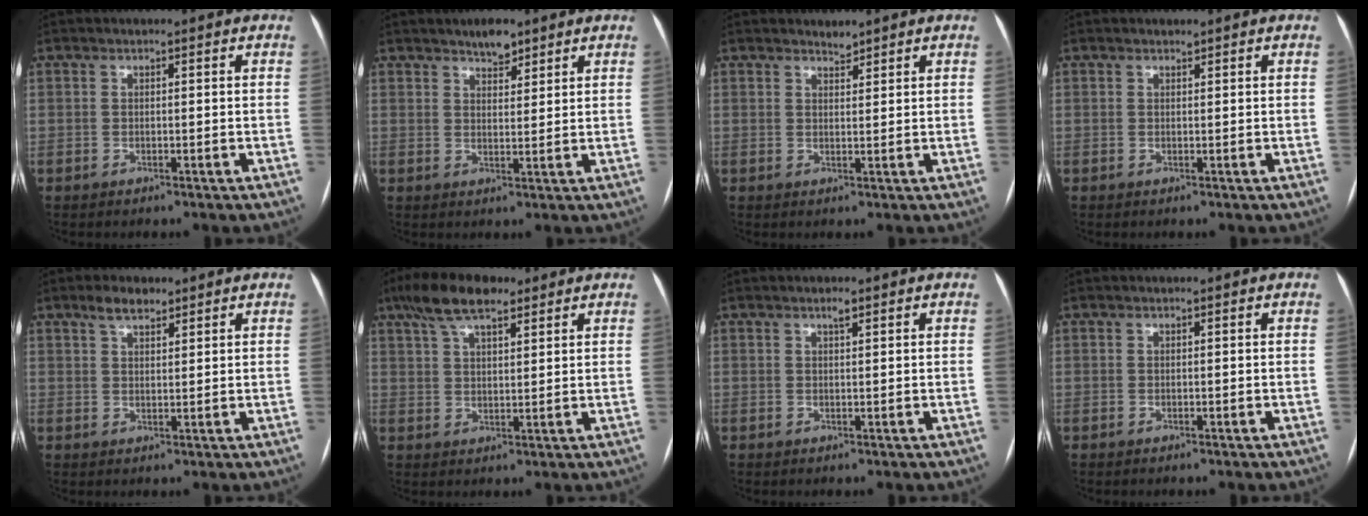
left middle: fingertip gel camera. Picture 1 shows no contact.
{"total": 3.4, "force": [2.8, 1.2, 1.5], "torque": [-0.024, 0.001, 0.043]}
{"total": 1.3, "force": [1.3, 0.2, 0.1], "torque": [-0.005, -0.003, 0.023]}
{"total": 0.0}
{"total": 4.7, "force": [3.4, 1.7, 2.8], "torque": [-0.054, 0.012, 0.061]}
{"total": 8.9, "force": [6.1, 2.9, 5.8], "torque": [-0.112, 0.023, 0.107]}
{"total": 1.0, "force": [0.7, 0.1, 0.7], "torque": [-0.013, 0.000, 0.012]}
{"total": 0.0}